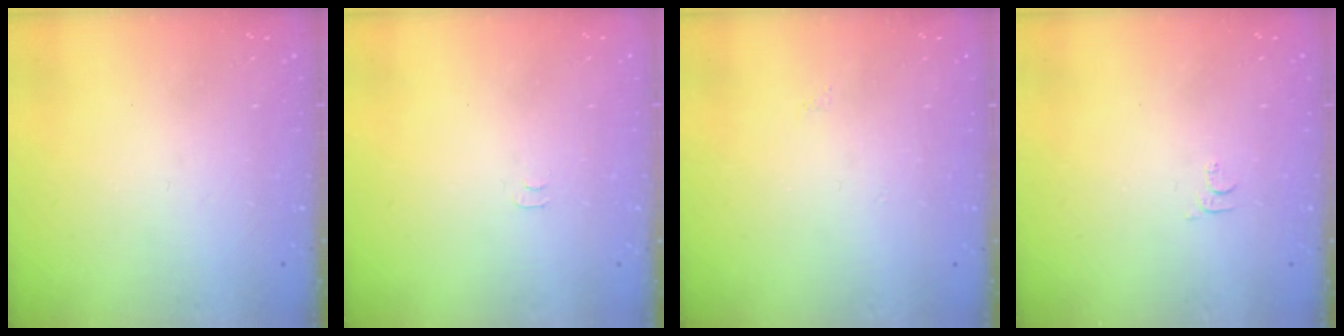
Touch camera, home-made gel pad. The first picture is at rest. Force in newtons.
{"total": 3.1, "press": 3.0, "slide": 0.5}
{"total": 3.4, "press": 3.3, "slide": 0.5}
{"total": 4.6, "press": 4.6, "slide": 0.6}